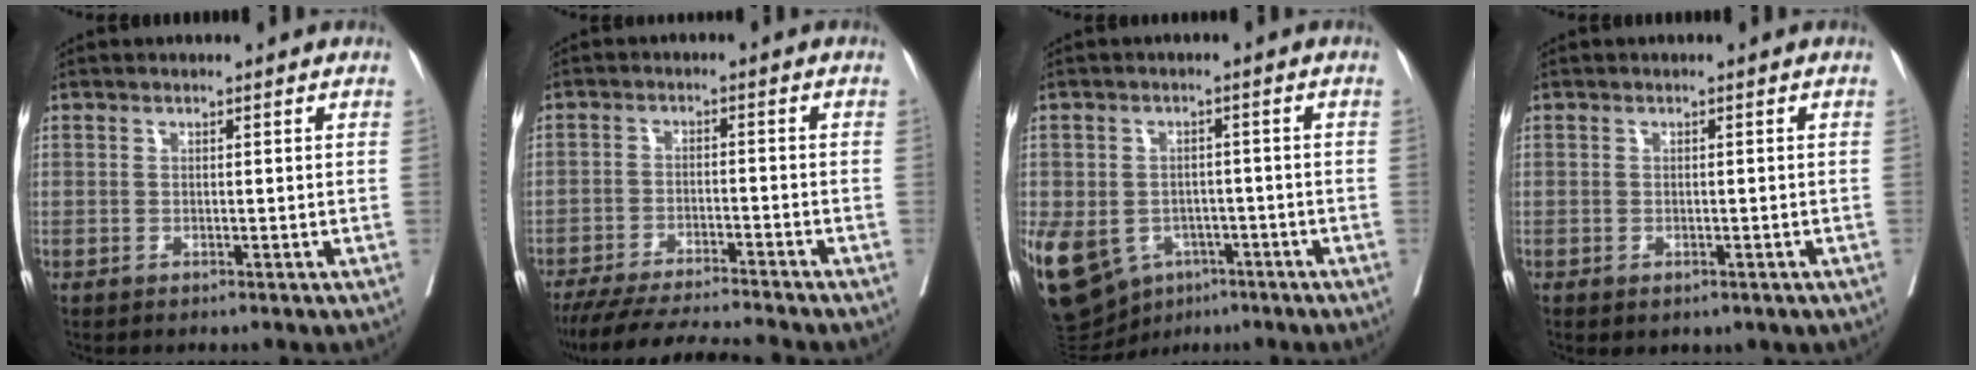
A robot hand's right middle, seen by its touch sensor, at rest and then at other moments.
{"total": 12.6, "force": [-11.5, 0.0, 5.1], "torque": [-0.076, -0.015, -0.182]}
{"total": 23.7, "force": [-9.9, 18.3, 11.3], "torque": [-0.356, -0.018, -0.139]}
{"total": 2.7, "force": [-1.5, 1.7, 1.4], "torque": [-0.020, -0.004, -0.013]}